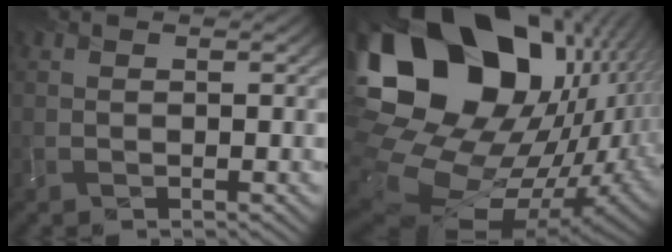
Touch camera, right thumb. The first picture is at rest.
{"total": 22.9, "force": [4.0, 17.1, 14.8], "torque": [-0.320, -0.023, 0.084]}